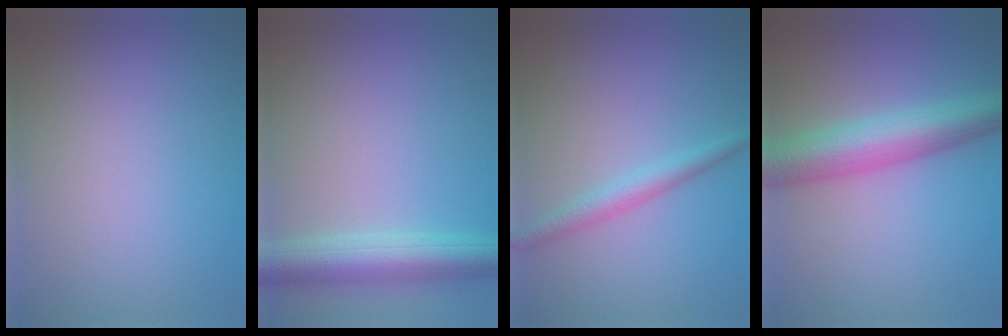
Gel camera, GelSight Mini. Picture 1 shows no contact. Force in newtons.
{"total": 5.7, "press": 5.7, "slide": 0.2}
{"total": 2.4, "press": 2.4, "slide": 0.1}
{"total": 7.0, "press": 7.0, "slide": 0.0}